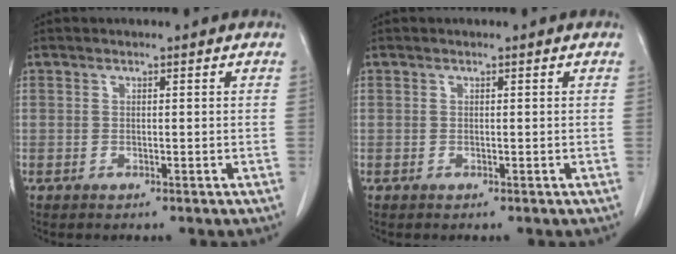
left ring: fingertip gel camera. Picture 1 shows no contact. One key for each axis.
{"total": 0.0}